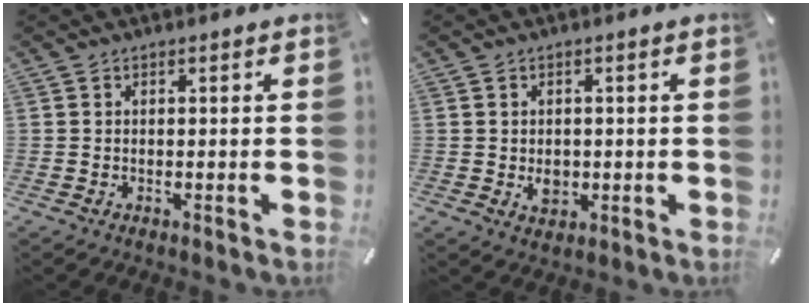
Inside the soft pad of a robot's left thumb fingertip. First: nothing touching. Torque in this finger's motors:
{"motor_torque": [0.25, 1.28, 0.06, 0.11, 0.04]}